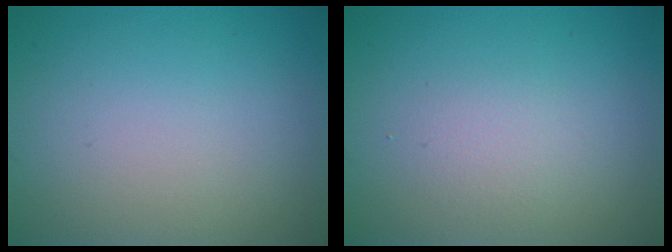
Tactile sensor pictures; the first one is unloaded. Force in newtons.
{"total": 1.5, "press": 1.5, "slide": 0.0}